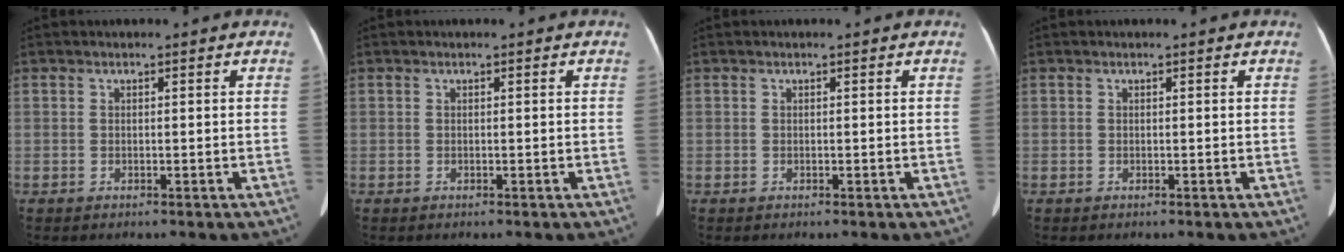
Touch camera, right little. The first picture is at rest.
{"total": 0.0}
{"total": 0.0}
{"total": 0.0}